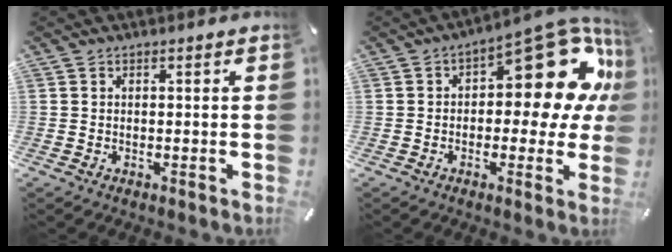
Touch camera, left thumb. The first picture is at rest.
{"total": 18.6, "force": [6.8, 9.1, 14.8], "torque": [-0.172, -0.057, 0.110]}